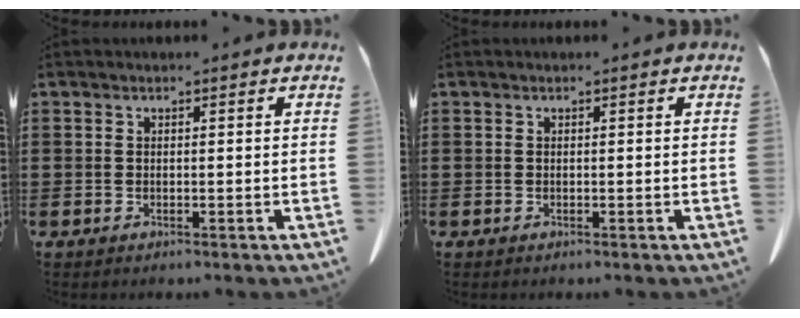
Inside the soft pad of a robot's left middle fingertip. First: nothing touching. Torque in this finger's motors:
{"motor_torque": [0.17, -0.39, 0.04, 0.01]}